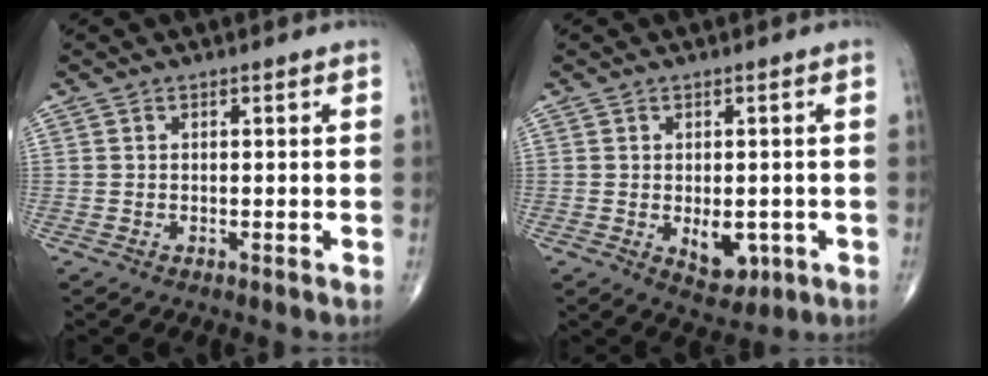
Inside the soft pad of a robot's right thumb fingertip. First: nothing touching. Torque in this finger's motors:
{"motor_torque": [1.35, 1.07, 0.61, -0.35, 0.11]}